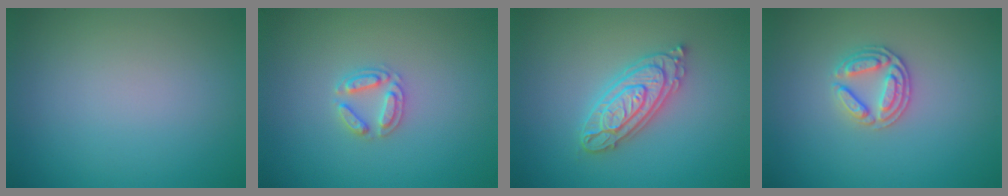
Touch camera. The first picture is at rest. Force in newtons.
{"total": 2.2, "press": 2.2, "slide": 0.3}
{"total": 4.3, "press": 4.3, "slide": 0.6}
{"total": 2.7, "press": 2.7, "slide": 0.6}